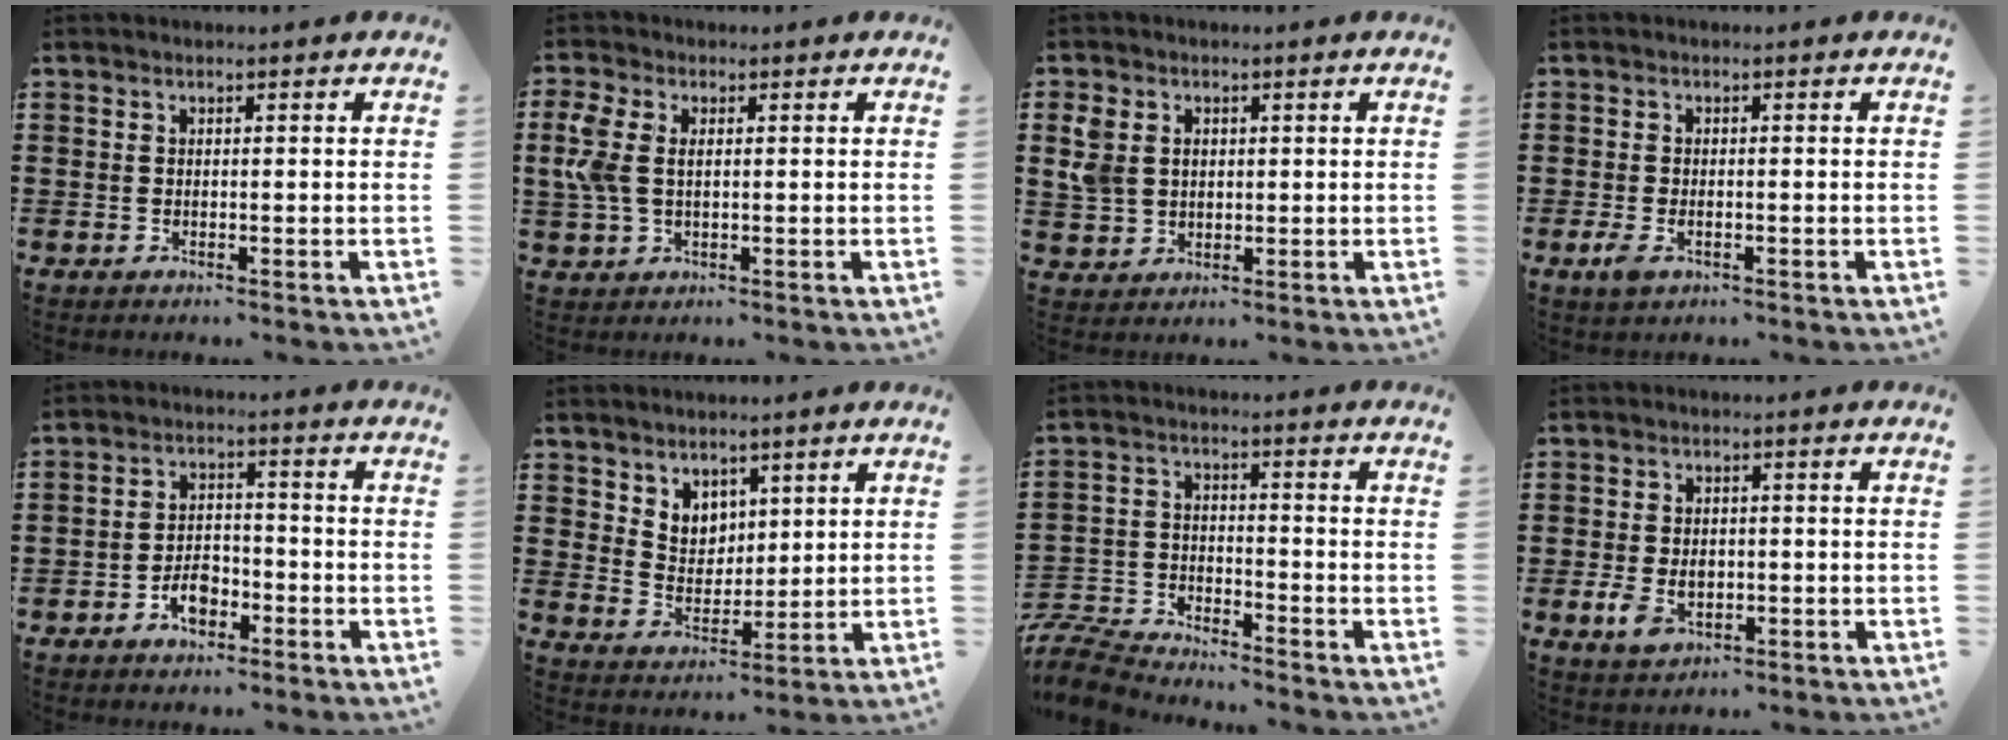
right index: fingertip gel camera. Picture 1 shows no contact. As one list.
[{"total": 5.3, "force": [0.8, 3.0, 4.2], "torque": [-0.116, -0.001, 0.006]}, {"total": 4.6, "force": [1.2, 3.9, 2.0], "torque": [-0.062, 0.013, 0.020]}, {"total": 1.7, "force": [-0.8, 0.9, 1.3], "torque": [-0.030, -0.005, -0.016]}, {"total": 4.5, "force": [-2.6, 2.6, 2.5], "torque": [-0.050, 0.004, -0.050]}, {"total": 5.1, "force": [3.6, 3.6, 0.4], "torque": [-0.028, 0.000, 0.068]}, {"total": 6.3, "force": [-6.2, 0.8, 0.8], "torque": [-0.036, 0.002, -0.128]}, {"total": 3.6, "force": [-0.8, 2.5, 2.6], "torque": [-0.056, 0.002, -0.015]}]